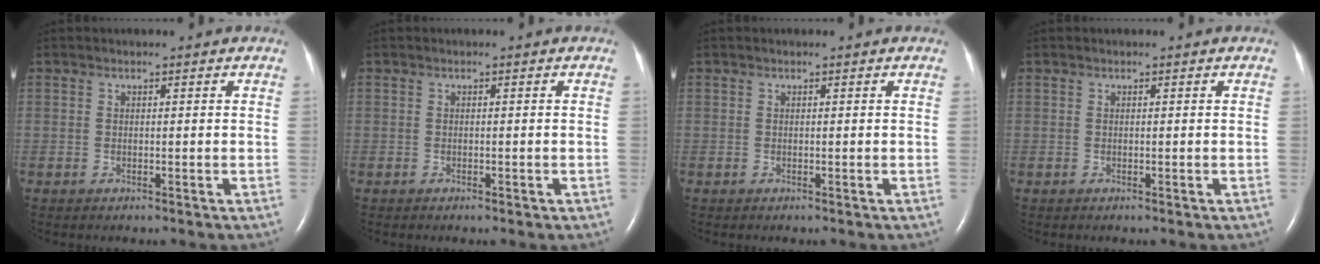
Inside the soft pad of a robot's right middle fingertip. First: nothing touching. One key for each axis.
{"total": 0.7, "fx": -0.4, "fy": 0.2, "fz": 0.5, "tx": -0.010, "ty": -0.001, "tz": -0.004}
{"total": 0.0}
{"total": 0.0}